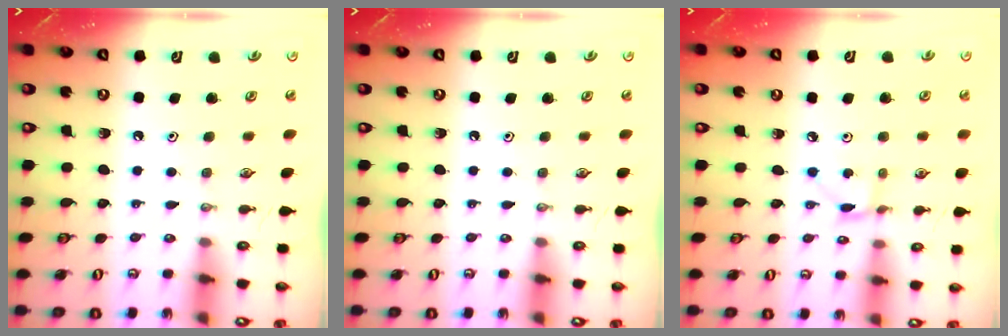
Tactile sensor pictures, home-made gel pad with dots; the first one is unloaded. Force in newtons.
{"total": 0.0}
{"total": 1.8, "press": 1.8, "slide": 0.3}